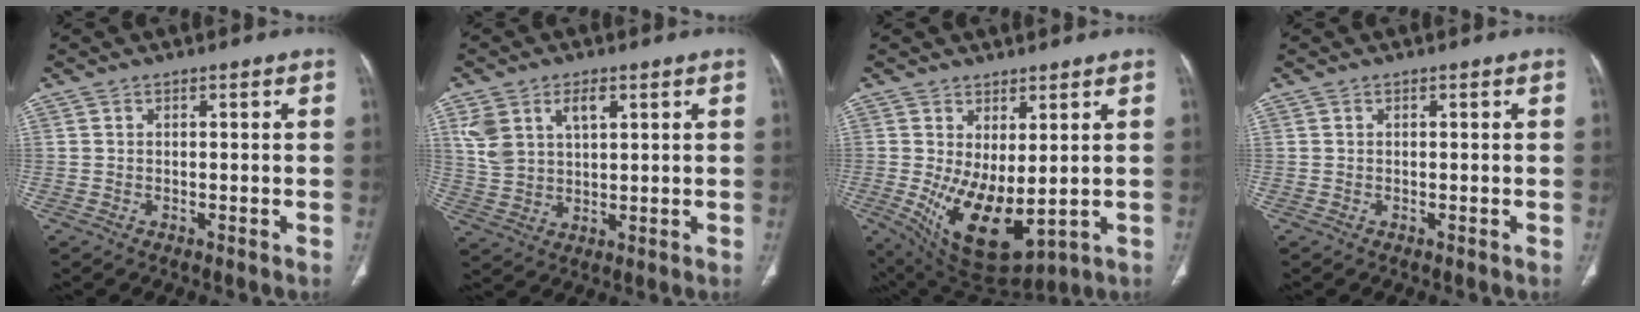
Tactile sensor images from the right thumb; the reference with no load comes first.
{"total": 8.4, "force": [3.6, 5.0, 5.7], "torque": [-0.104, -0.006, 0.078]}
{"total": 12.7, "force": [-0.6, 6.0, 11.1], "torque": [-0.183, -0.025, 0.017]}
{"total": 0.0}